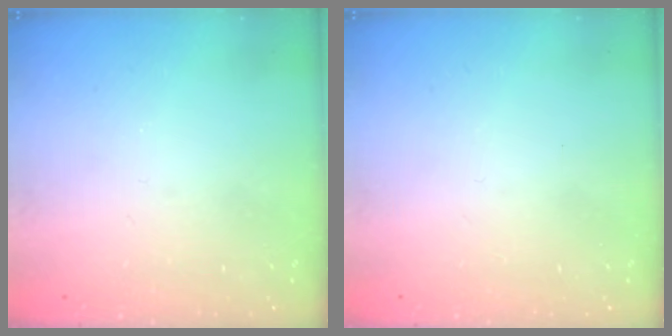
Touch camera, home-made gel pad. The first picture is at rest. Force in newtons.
{"total": 1.6, "press": 1.6, "slide": 0.1}